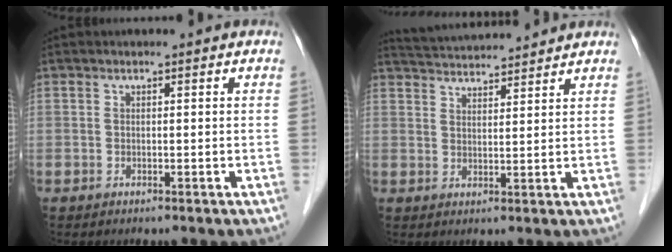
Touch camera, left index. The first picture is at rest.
{"total": 9.1, "force": [8.9, 0.3, 2.2], "torque": [-0.046, 0.030, 0.138]}